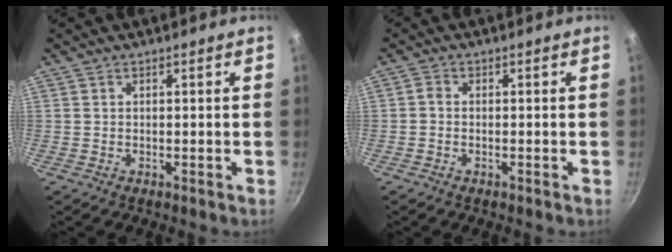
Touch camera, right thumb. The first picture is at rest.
{"total": 1.3, "force": [-0.8, 0.8, 0.6], "torque": [-0.015, 0.008, -0.017]}